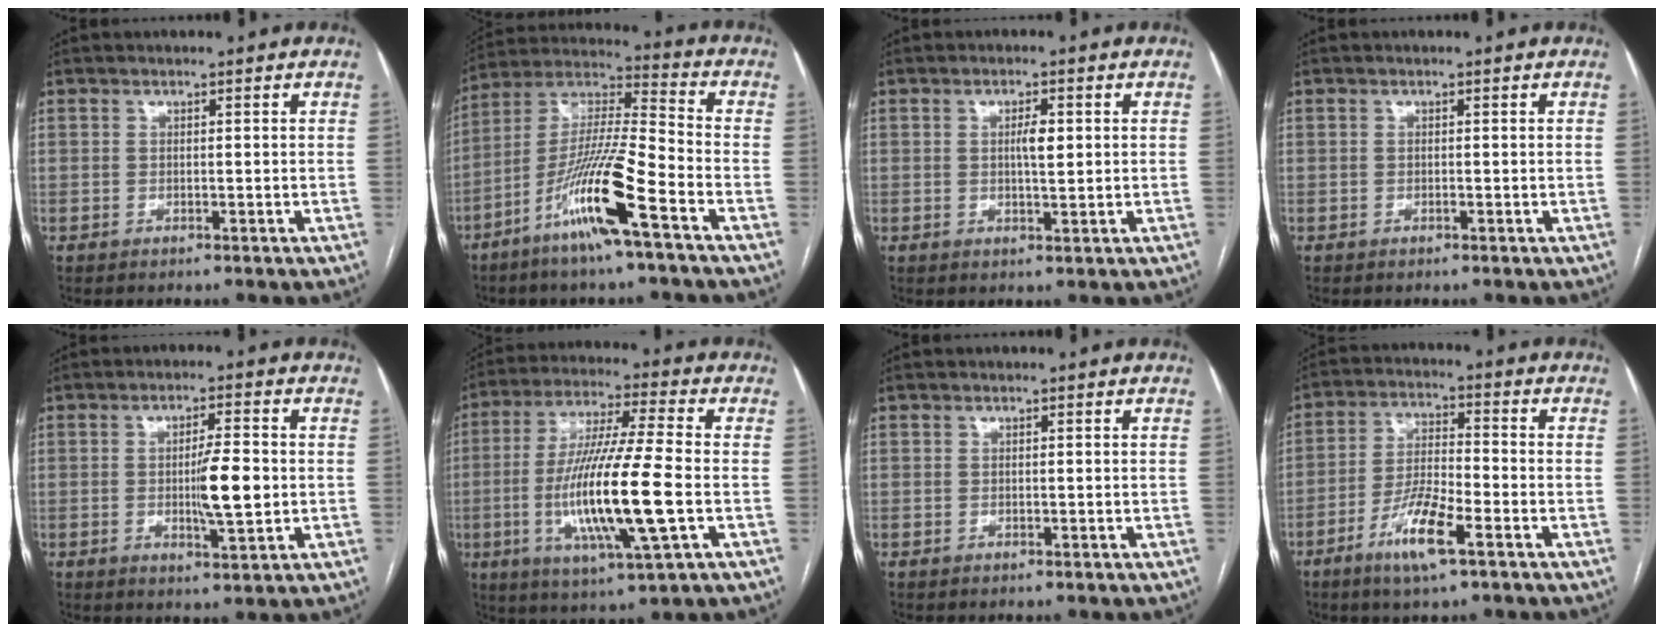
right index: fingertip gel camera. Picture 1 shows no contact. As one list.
[{"total": 15.1, "force": [-7.6, 0.1, 13.1], "torque": [-0.263, -0.014, -0.148]}, {"total": 2.9, "force": [0.4, 0.7, 2.8], "torque": [-0.046, 0.003, 0.007]}, {"total": 0.0}, {"total": 6.7, "force": [-0.6, 0.9, 6.6], "torque": [-0.109, -0.005, -0.010]}, {"total": 17.2, "force": [-3.3, 0.7, 16.9], "torque": [-0.334, -0.018, -0.065]}, {"total": 0.0}, {"total": 9.0, "force": [-5.0, 1.3, 7.3], "torque": [-0.147, -0.008, -0.094]}]